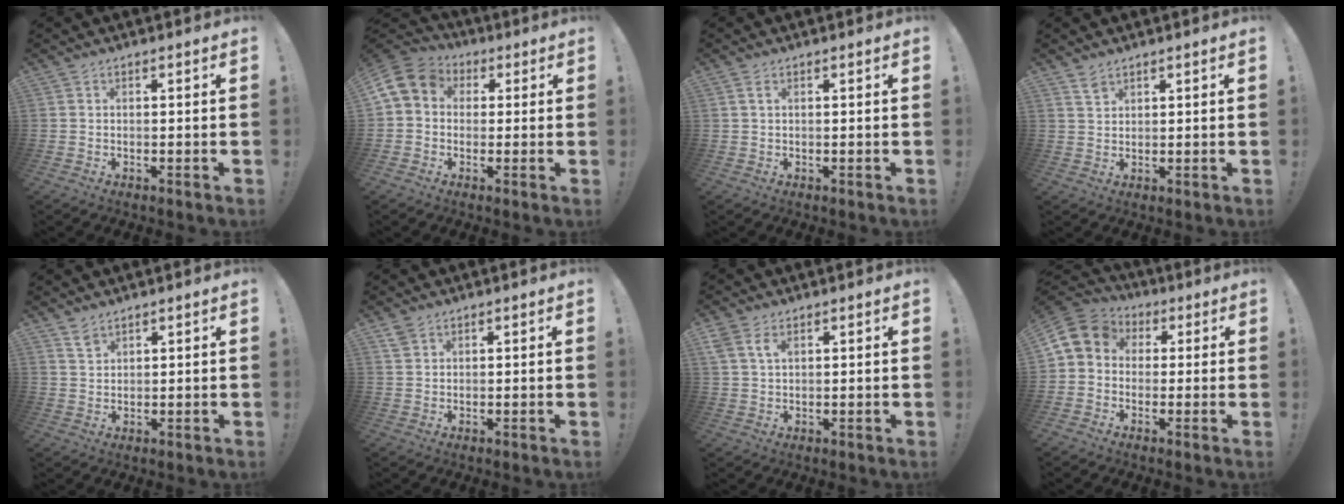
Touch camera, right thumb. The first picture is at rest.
{"total": 8.8, "force": [1.4, 7.5, 4.6], "torque": [-0.089, 0.006, 0.034]}
{"total": 1.7, "force": [0.7, 0.6, 1.4], "torque": [-0.030, 0.003, 0.013]}
{"total": 3.1, "force": [2.4, 1.6, 1.2], "torque": [-0.005, -0.017, 0.043]}
{"total": 3.5, "force": [2.8, 1.7, 1.3], "torque": [-0.008, -0.022, 0.050]}
{"total": 2.7, "force": [2.0, 1.5, 1.0], "torque": [-0.019, -0.006, 0.039]}
{"total": 4.5, "force": [2.2, 2.5, 3.0], "torque": [-0.059, -0.001, 0.042]}
{"total": 8.5, "force": [1.0, 7.4, 4.1], "torque": [-0.067, 0.009, 0.027]}